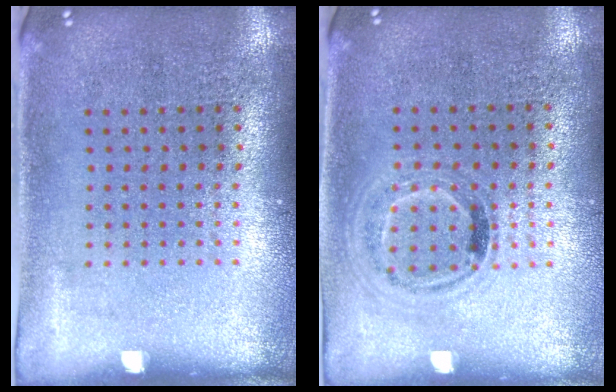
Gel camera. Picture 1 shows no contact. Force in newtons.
{"total": 1.0, "press": 0.9, "slide": 0.3}